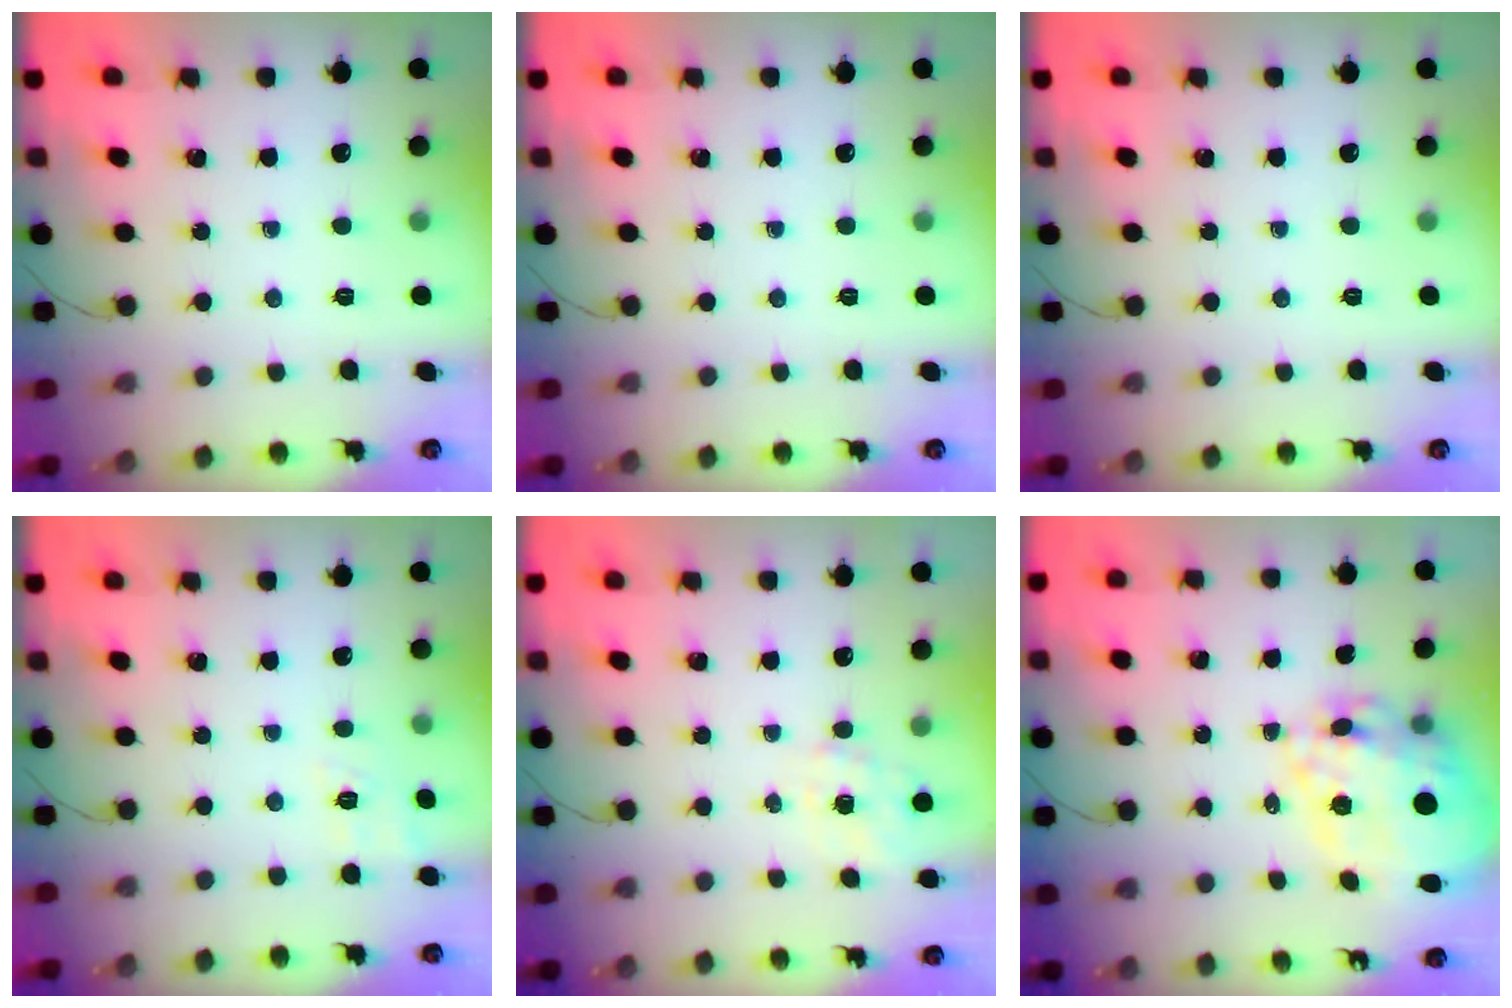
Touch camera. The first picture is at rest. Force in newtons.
{"total": 0.0}
{"total": 0.0}
{"total": 7.2, "press": 6.9, "slide": 2.2}
{"total": 4.5, "press": 4.4, "slide": 1.1}
{"total": 21.7, "press": 21.1, "slide": 5.0}